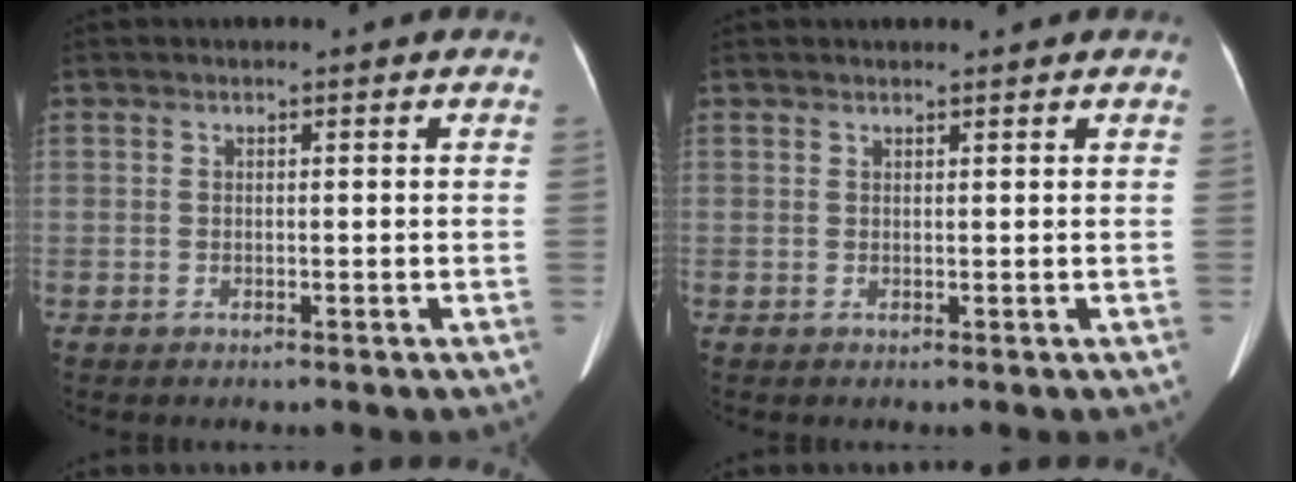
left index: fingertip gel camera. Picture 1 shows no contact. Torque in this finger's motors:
{"motor_torque": [-0.12, -0.07, 0.05, 0.02]}